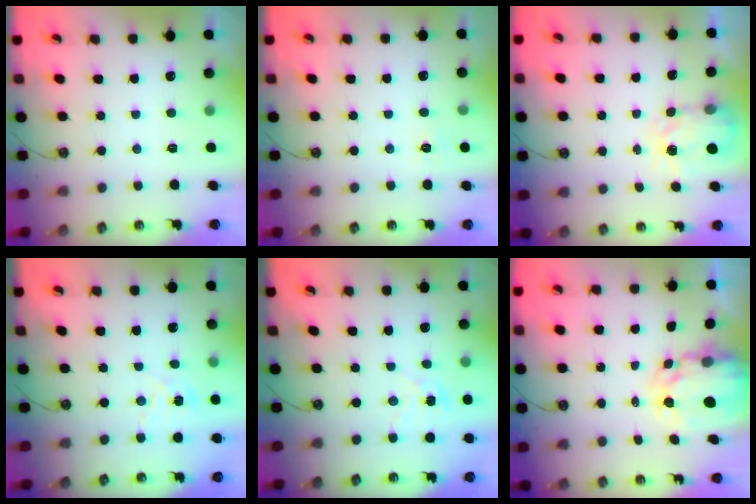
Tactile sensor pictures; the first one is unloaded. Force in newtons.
{"total": 4.0, "press": 4.0, "slide": 0.5}
{"total": 3.7, "press": 3.6, "slide": 0.7}
{"total": 3.6, "press": 3.5, "slide": 0.4}
{"total": 2.5, "press": 2.5, "slide": 0.2}
{"total": 6.3, "press": 6.3, "slide": 0.5}